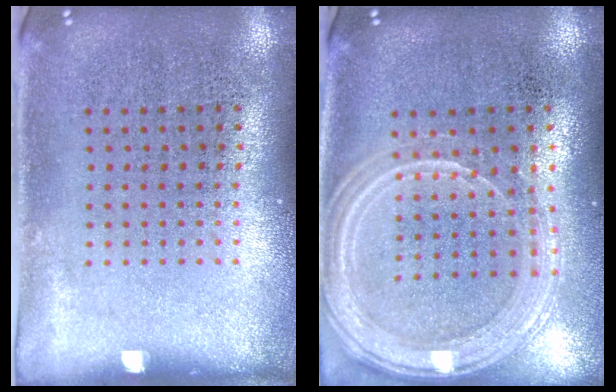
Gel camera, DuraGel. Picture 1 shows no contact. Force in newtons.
{"total": 1.5, "press": 1.4, "slide": 0.3}